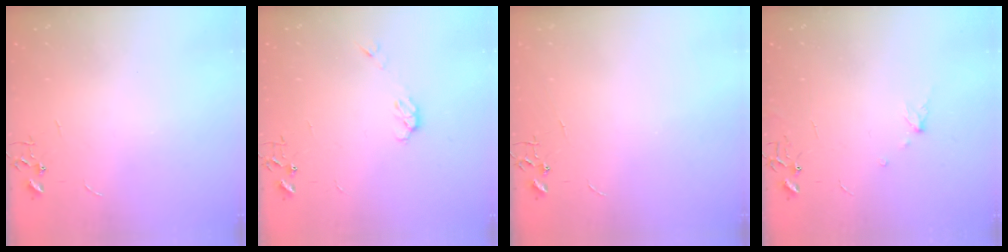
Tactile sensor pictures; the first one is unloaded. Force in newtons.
{"total": 3.7, "press": 3.7, "slide": 0.6}
{"total": 0.0}
{"total": 4.5, "press": 4.4, "slide": 0.5}